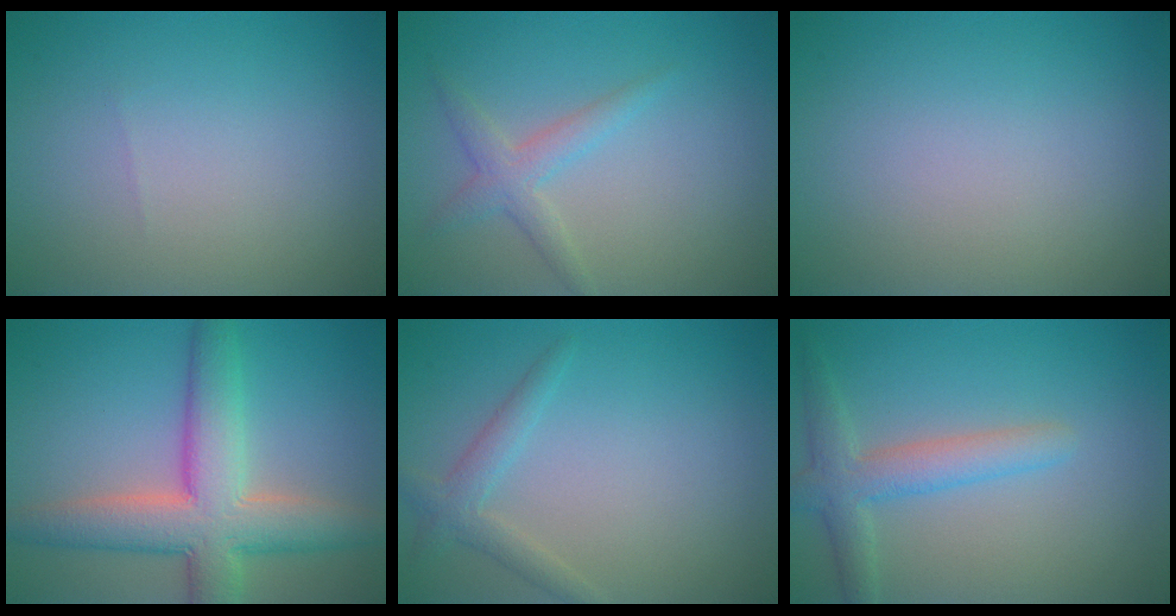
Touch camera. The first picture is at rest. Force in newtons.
{"total": 2.3, "press": 2.2, "slide": 0.1}
{"total": 0.0}
{"total": 7.9, "press": 7.9, "slide": 0.6}
{"total": 2.0, "press": 2.0, "slide": 0.1}
{"total": 3.5, "press": 3.5, "slide": 0.2}